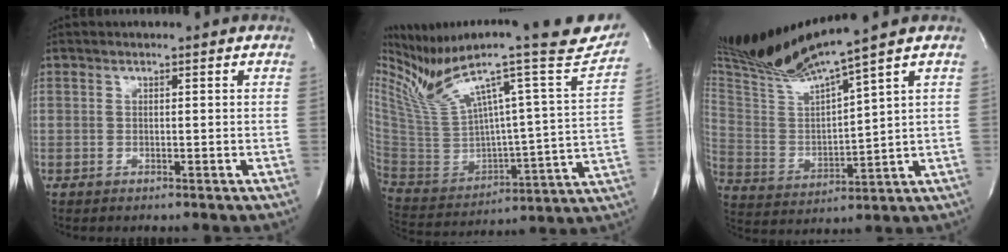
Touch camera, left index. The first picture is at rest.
{"total": 26.7, "force": [22.2, 0.9, 14.8], "torque": [-0.248, -0.049, 0.331]}
{"total": 13.0, "force": [11.1, -2.6, 6.1], "torque": [-0.128, -0.015, 0.218]}